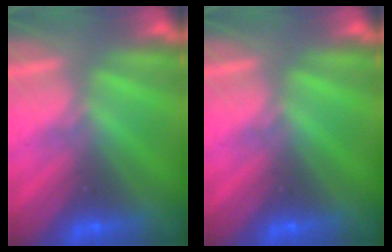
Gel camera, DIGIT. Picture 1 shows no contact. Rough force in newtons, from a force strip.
{"total": 0.0}